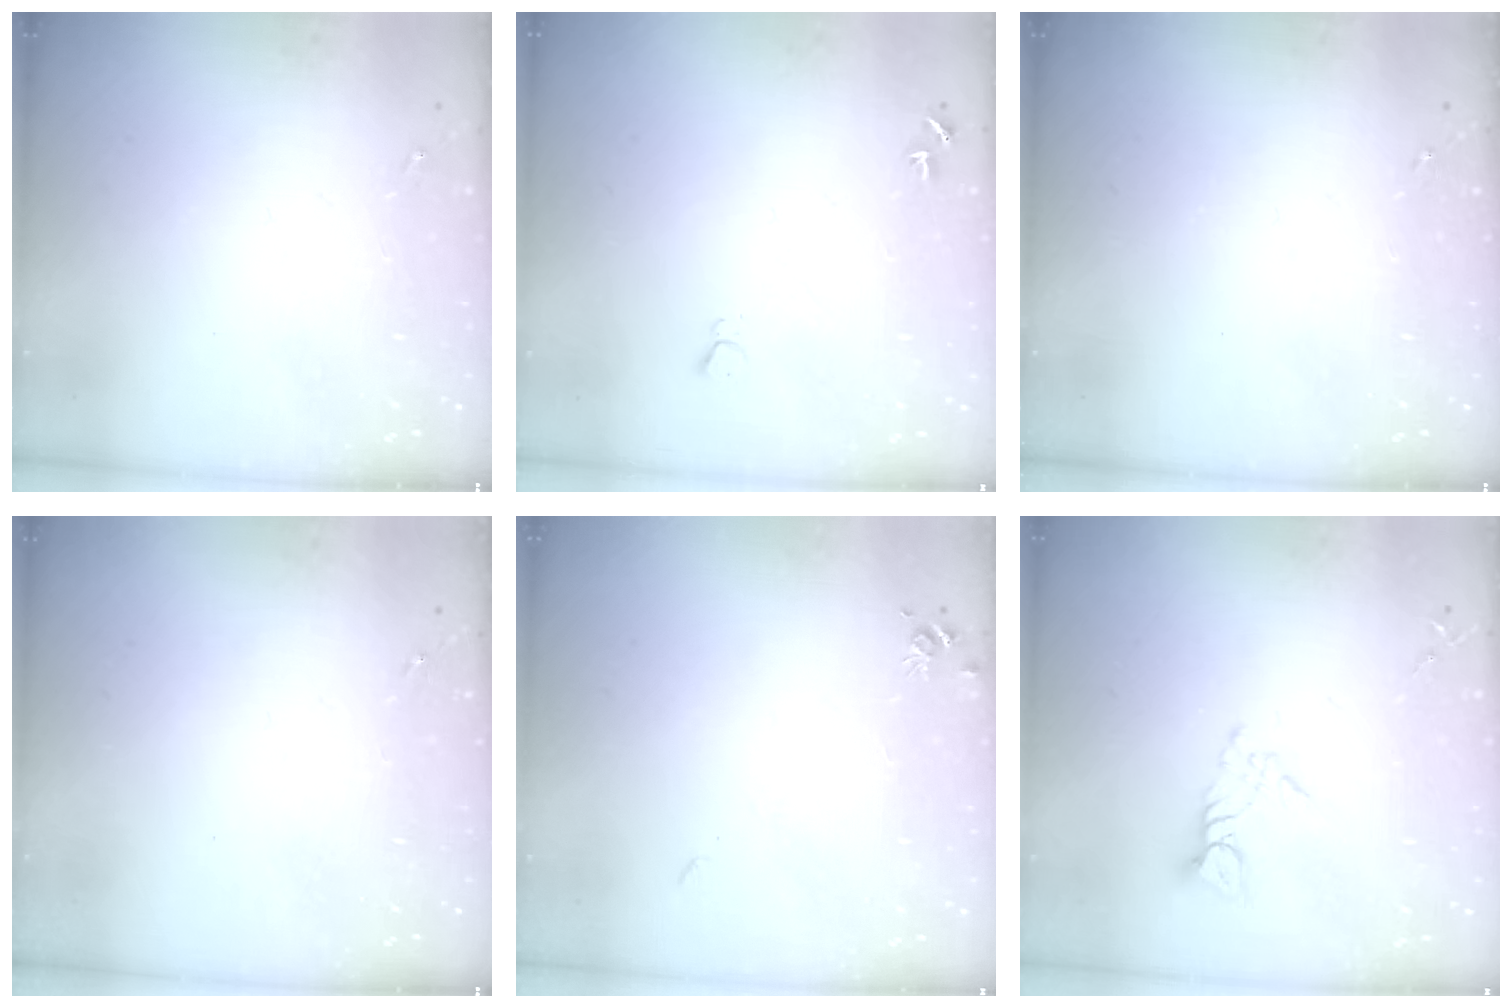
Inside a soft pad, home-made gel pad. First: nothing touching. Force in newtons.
{"total": 5.7, "press": 5.7, "slide": 0.7}
{"total": 0.0}
{"total": 0.0}
{"total": 5.2, "press": 5.2, "slide": 0.7}
{"total": 6.6, "press": 6.6, "slide": 0.3}